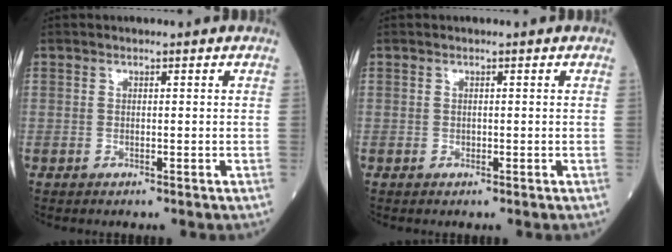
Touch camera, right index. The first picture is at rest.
{"total": 0.0}